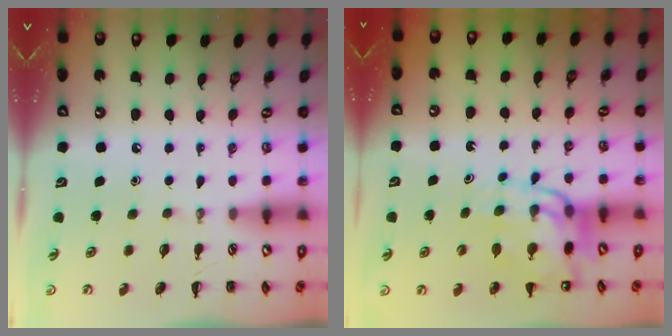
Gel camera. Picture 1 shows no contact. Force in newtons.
{"total": 12.7, "press": 12.2, "slide": 3.6}